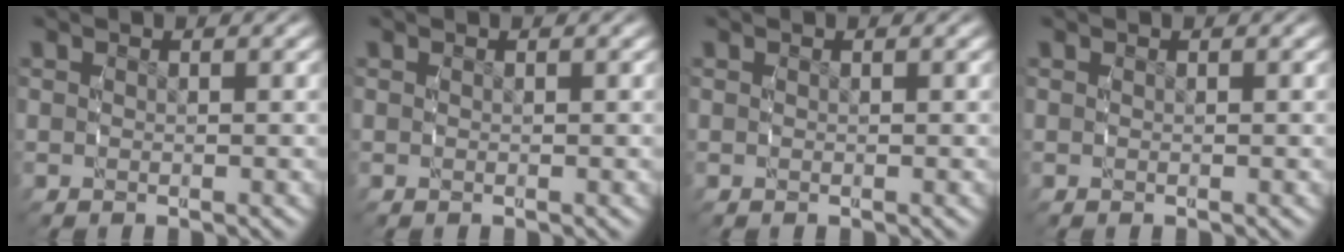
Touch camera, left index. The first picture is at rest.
{"total": 0.0}
{"total": 0.0}
{"total": 0.0}